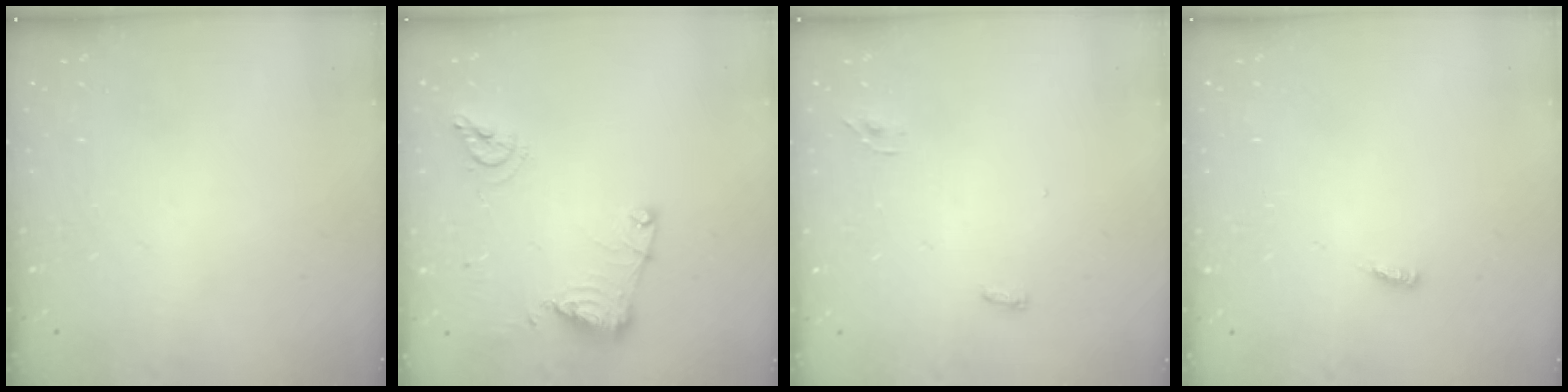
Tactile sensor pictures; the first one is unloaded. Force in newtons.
{"total": 11.9, "press": 11.9, "slide": 1.3}
{"total": 3.3, "press": 2.9, "slide": 1.7}
{"total": 2.6, "press": 2.6, "slide": 0.3}